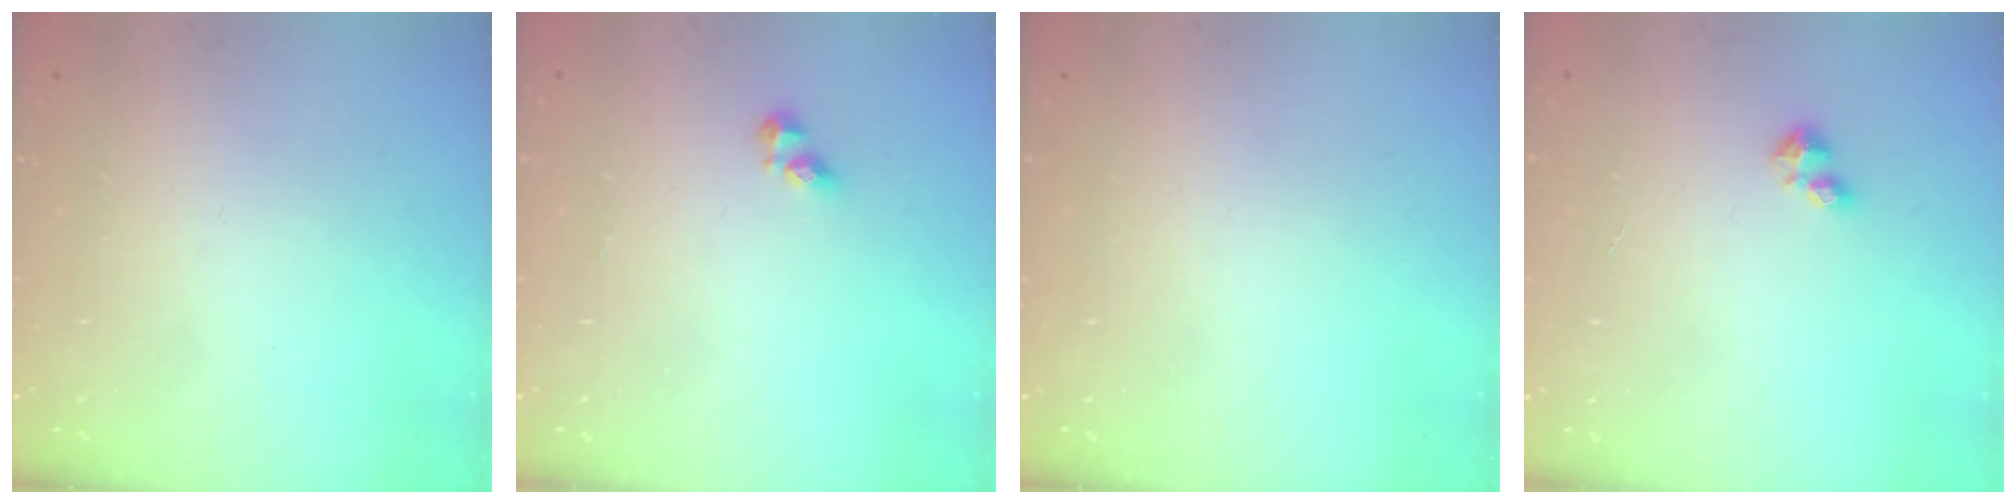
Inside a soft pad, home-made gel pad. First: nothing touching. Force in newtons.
{"total": 2.8, "press": 2.8, "slide": 0.3}
{"total": 0.0}
{"total": 2.4, "press": 2.4, "slide": 0.4}